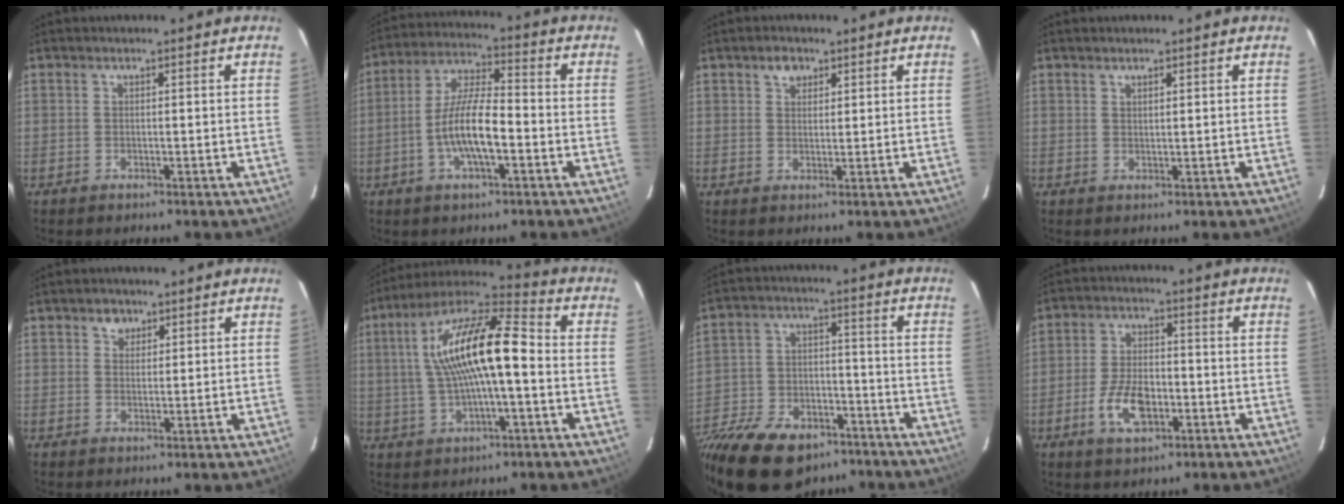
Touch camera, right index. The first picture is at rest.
{"total": 10.7, "force": [-3.3, 2.8, 9.8], "torque": [-0.198, 0.004, -0.063]}
{"total": 2.8, "force": [1.6, 2.0, 1.1], "torque": [-0.014, 0.009, 0.028]}
{"total": 1.1, "force": [0.8, 0.3, 0.6], "torque": [-0.008, 0.001, 0.015]}
{"total": 3.0, "force": [1.5, 2.6, 0.4], "torque": [0.007, 0.008, 0.023]}
{"total": 16.6, "force": [0.5, 4.4, 16.0], "torque": [-0.294, 0.025, 0.005]}
{"total": 24.5, "force": [-16.6, 13.0, 12.4], "torque": [-0.281, -0.017, -0.257]}
{"total": 8.8, "force": [-3.4, 4.6, 6.8], "torque": [-0.142, 0.002, -0.057]}